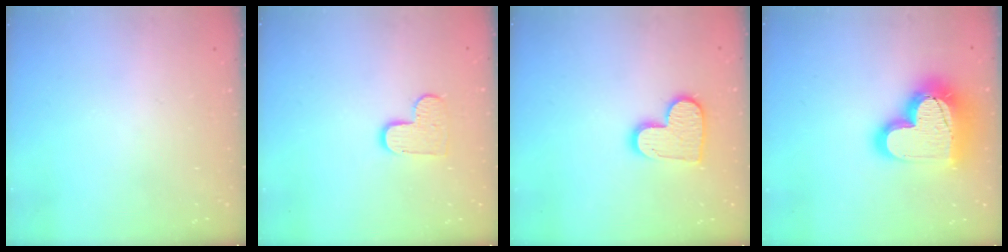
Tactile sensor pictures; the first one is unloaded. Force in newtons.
{"total": 7.7, "press": 7.7, "slide": 0.4}
{"total": 11.7, "press": 11.7, "slide": 0.6}
{"total": 25.3, "press": 25.2, "slide": 2.1}